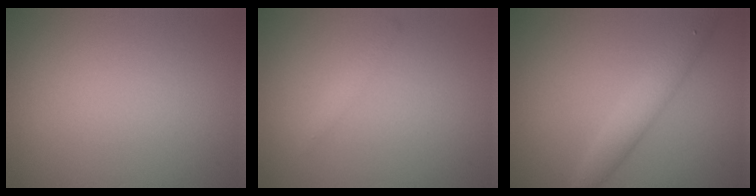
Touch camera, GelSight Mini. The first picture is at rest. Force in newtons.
{"total": 0.9, "press": 0.9, "slide": 0.0}
{"total": 3.0, "press": 3.0, "slide": 0.1}